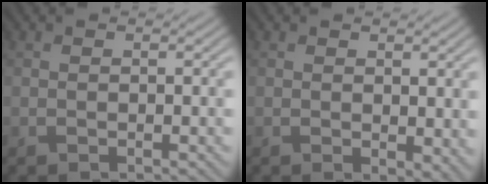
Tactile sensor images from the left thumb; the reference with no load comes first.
{"total": 2.8, "force": [0.2, 1.6, 2.3], "torque": [-0.030, -0.008, 0.007]}